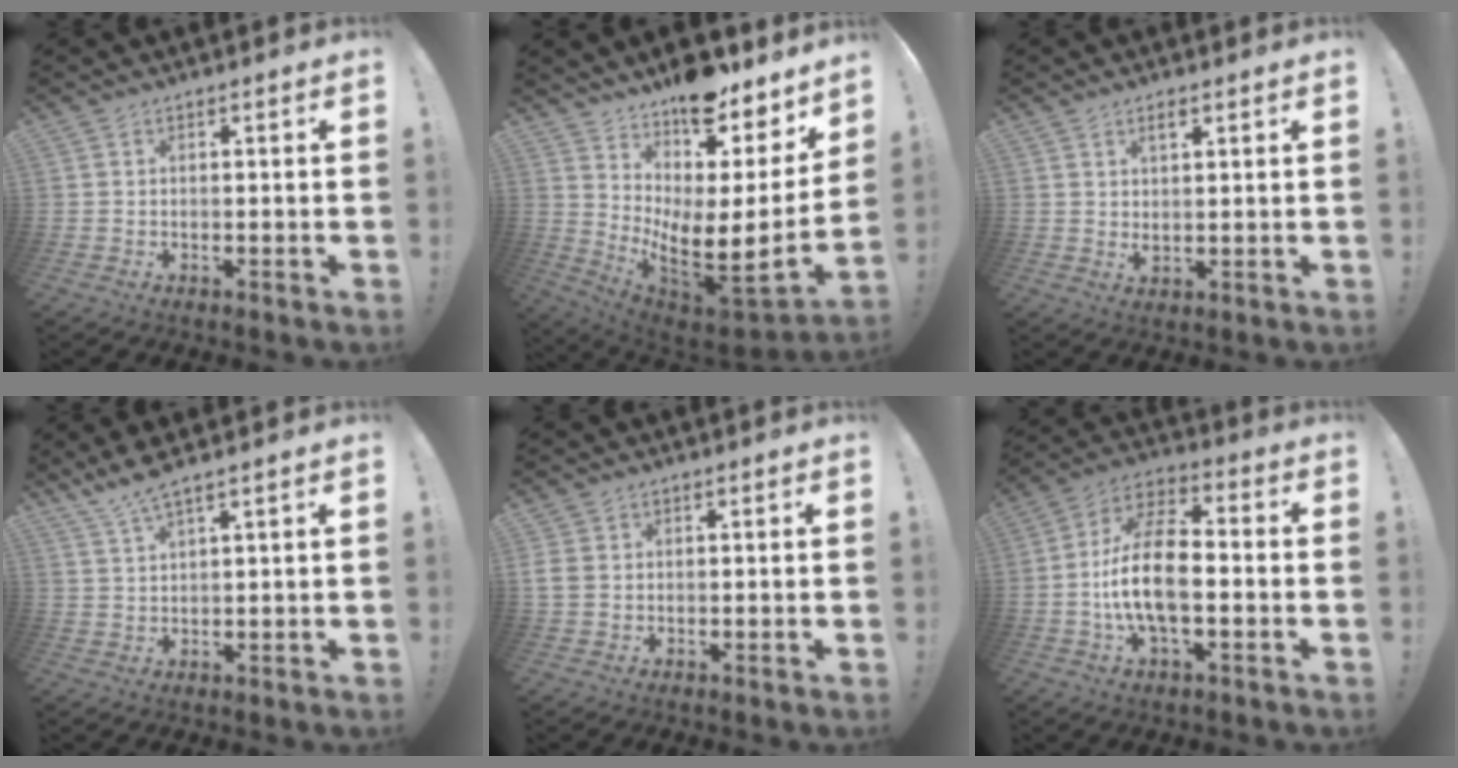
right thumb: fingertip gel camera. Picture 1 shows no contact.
{"total": 15.1, "force": [9.1, 3.4, 11.5], "torque": [-0.181, -0.103, 0.150]}
{"total": 3.3, "force": [1.8, 1.3, 2.4], "torque": [-0.033, -0.011, 0.029]}
{"total": 5.4, "force": [4.4, 0.1, 3.0], "torque": [-0.062, -0.020, 0.079]}
{"total": 3.3, "force": [0.6, 2.9, 1.5], "torque": [-0.031, 0.002, 0.013]}
{"total": 15.8, "force": [-3.1, 7.7, 13.4], "torque": [-0.258, 0.014, -0.057]}